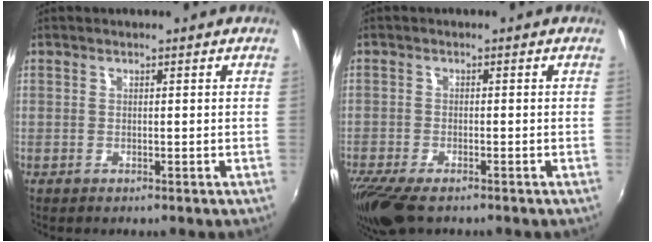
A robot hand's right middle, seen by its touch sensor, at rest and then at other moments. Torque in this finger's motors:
{"motor_torque": [0.95, -0.99, 0.15, 0.08]}